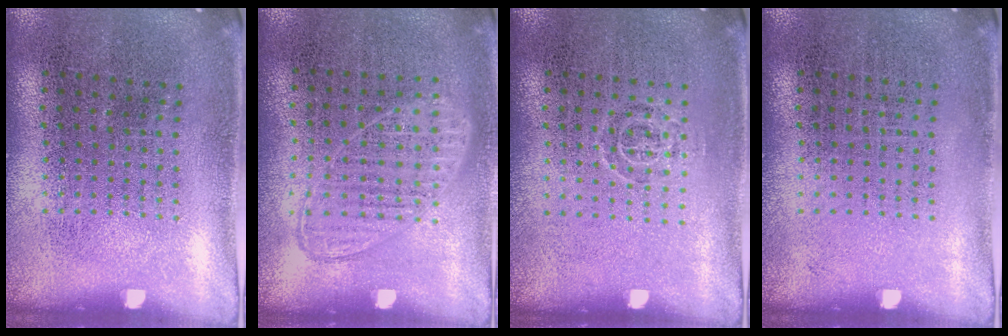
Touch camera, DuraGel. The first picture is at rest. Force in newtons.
{"total": 0.8, "press": 0.8, "slide": 0.2}
{"total": 0.7, "press": 0.5, "slide": 0.5}
{"total": 0.0}